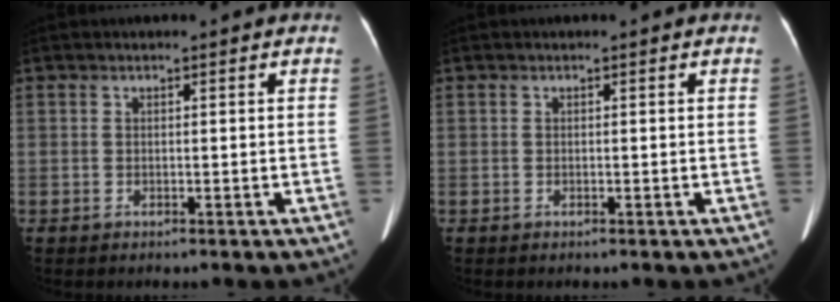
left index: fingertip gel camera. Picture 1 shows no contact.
{"total": 0.0}